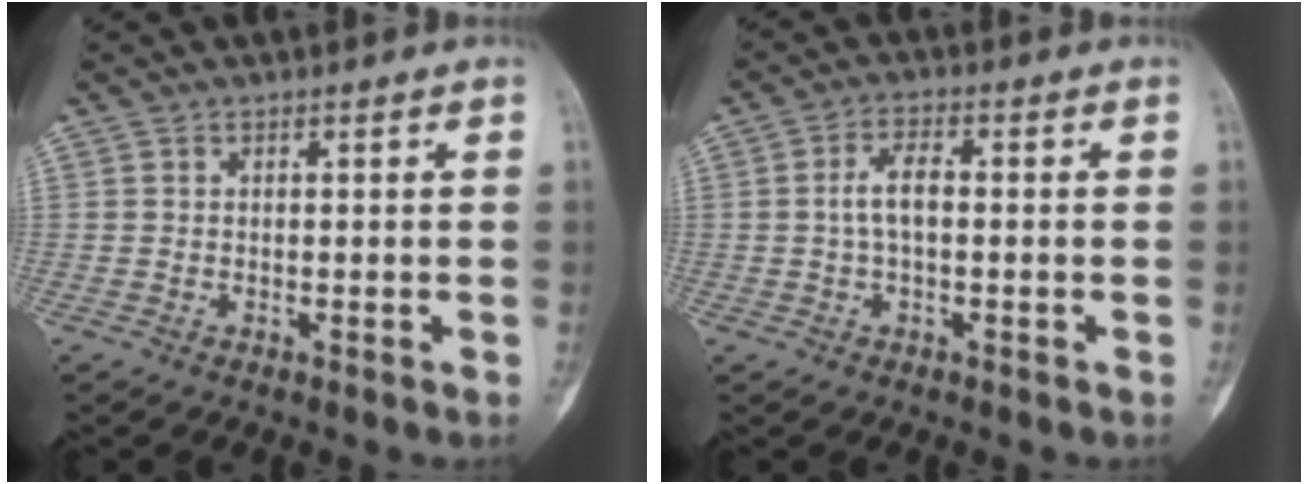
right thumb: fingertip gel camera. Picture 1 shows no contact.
{"total": 4.5, "force": [0.0, 2.1, 4.0], "torque": [-0.080, 0.016, -0.003]}